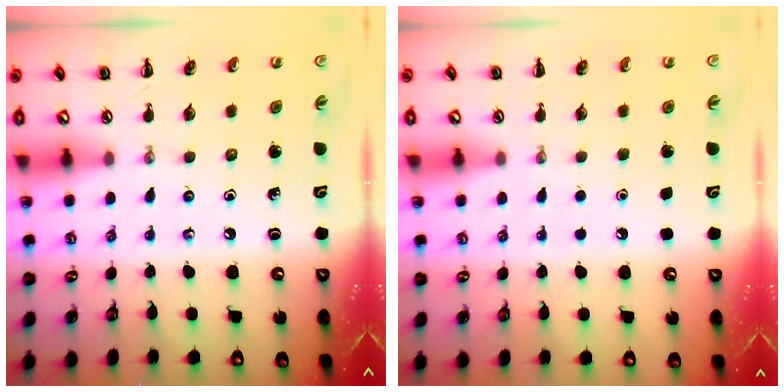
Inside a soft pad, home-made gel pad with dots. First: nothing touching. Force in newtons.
{"total": 1.6, "press": 1.6, "slide": 0.1}